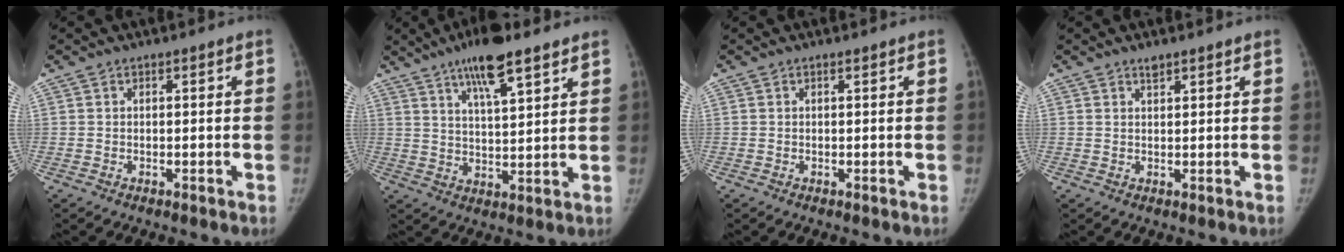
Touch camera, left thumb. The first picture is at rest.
{"total": 11.3, "force": [7.3, 2.8, 8.1], "torque": [-0.118, -0.033, 0.123]}
{"total": 0.0}
{"total": 1.3, "force": [1.1, 0.5, 0.5], "torque": [0.000, -0.008, 0.019]}